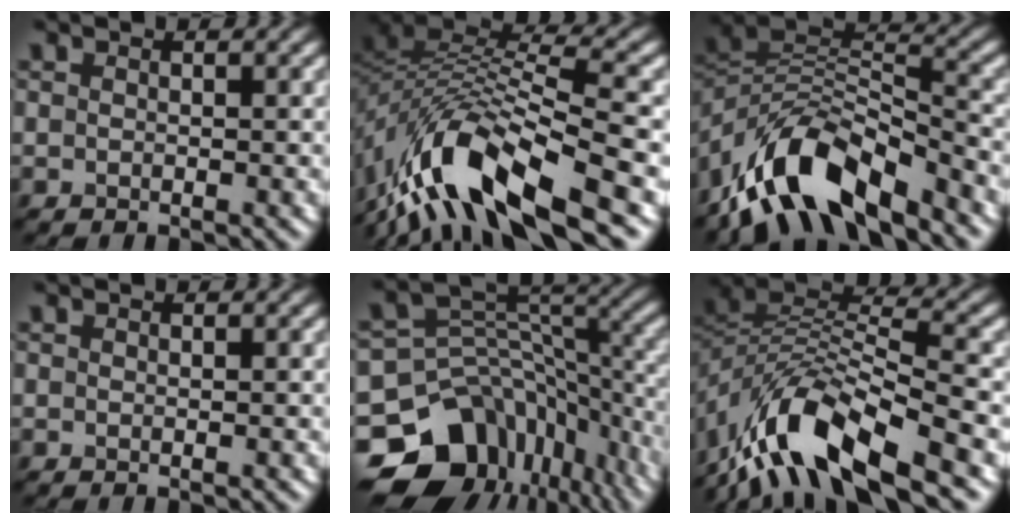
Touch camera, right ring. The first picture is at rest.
{"total": 12.2, "force": [-7.3, 4.4, 8.7], "torque": [-0.176, 0.014, -0.139]}
{"total": 9.7, "force": [-6.6, 3.8, 5.9], "torque": [-0.094, 0.007, -0.131]}
{"total": 0.0}
{"total": 15.2, "force": [-9.0, 10.6, 6.2], "torque": [-0.145, 0.000, -0.125]}
{"total": 10.8, "force": [-7.0, 4.2, 7.1], "torque": [-0.131, 0.004, -0.144]}